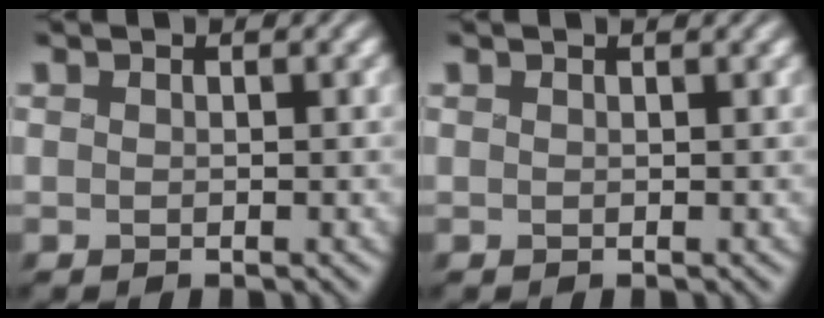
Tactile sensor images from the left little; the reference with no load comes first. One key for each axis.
{"total": 1.2, "fx": 0.9, "fy": 0.5, "fz": 0.7, "tx": 0.003, "ty": 0.008, "tz": -0.006}